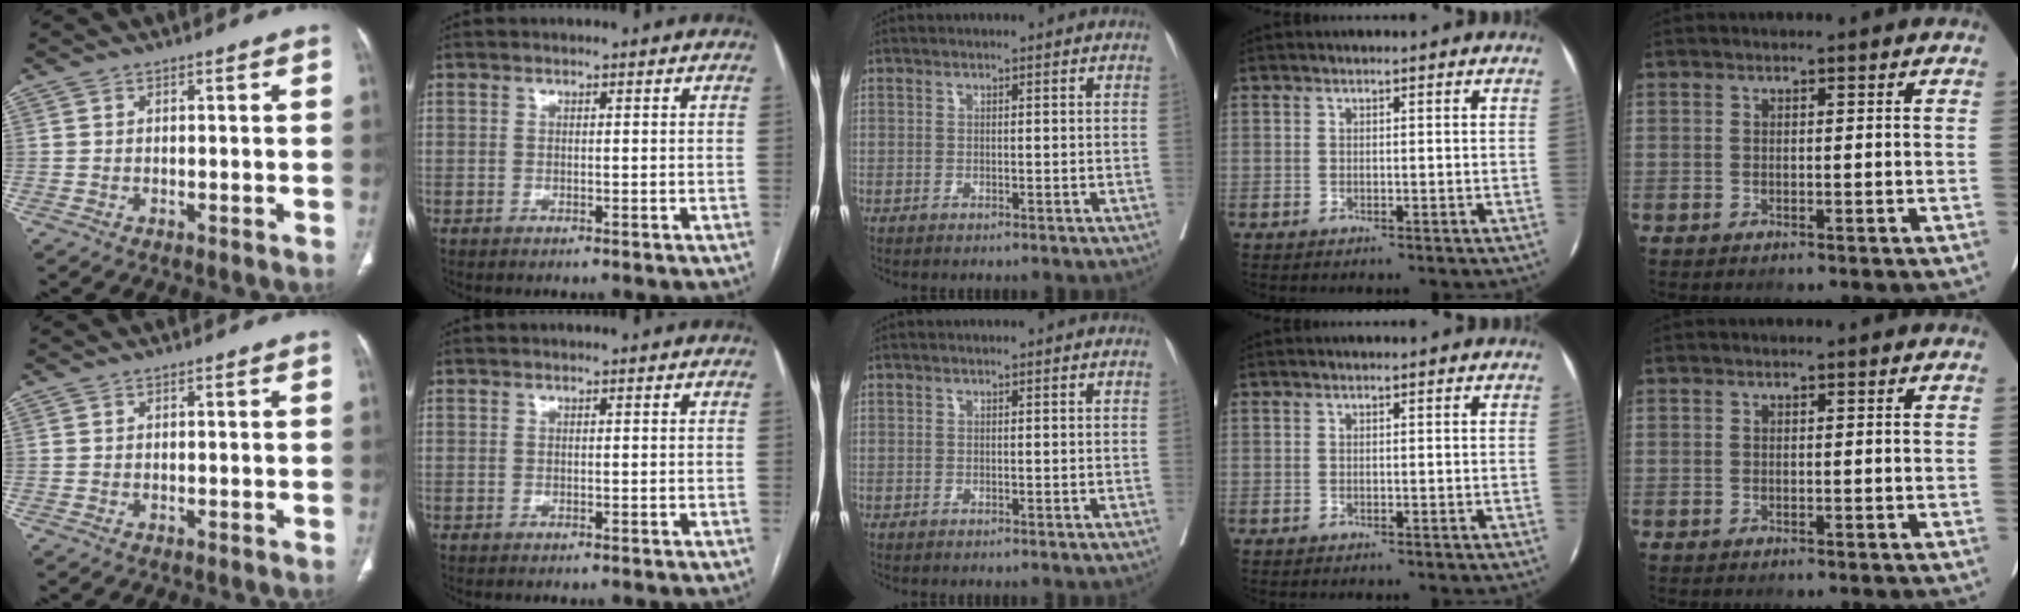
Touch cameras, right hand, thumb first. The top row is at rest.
{}